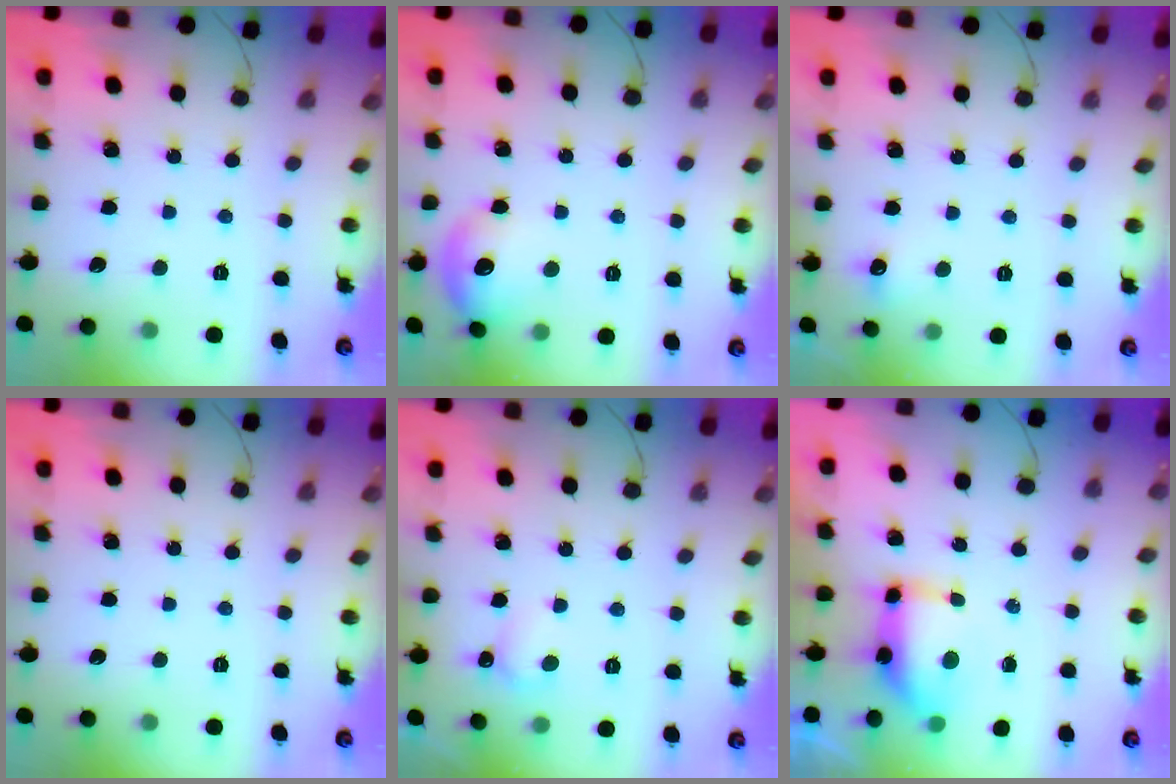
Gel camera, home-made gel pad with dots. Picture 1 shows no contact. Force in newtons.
{"total": 10.8, "press": 10.0, "slide": 4.0}
{"total": 4.3, "press": 4.1, "slide": 1.2}
{"total": 0.0}
{"total": 3.9, "press": 3.7, "slide": 1.0}
{"total": 8.3, "press": 8.2, "slide": 1.2}